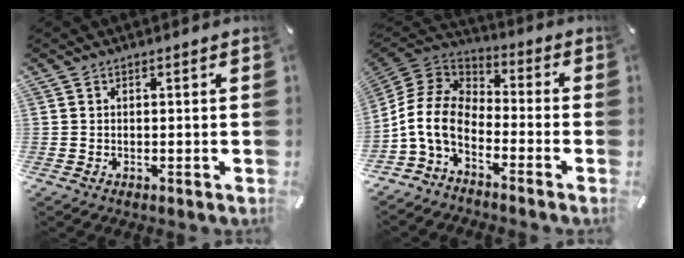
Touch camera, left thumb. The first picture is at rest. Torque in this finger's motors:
{"motor_torque": [-0.04, 1.23, 1.14, 1.12, 0.17]}